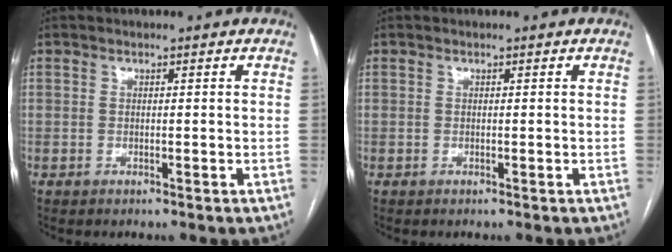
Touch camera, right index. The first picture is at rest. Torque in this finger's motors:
{"motor_torque": [0.00, 0.00, 0.00, 0.00]}